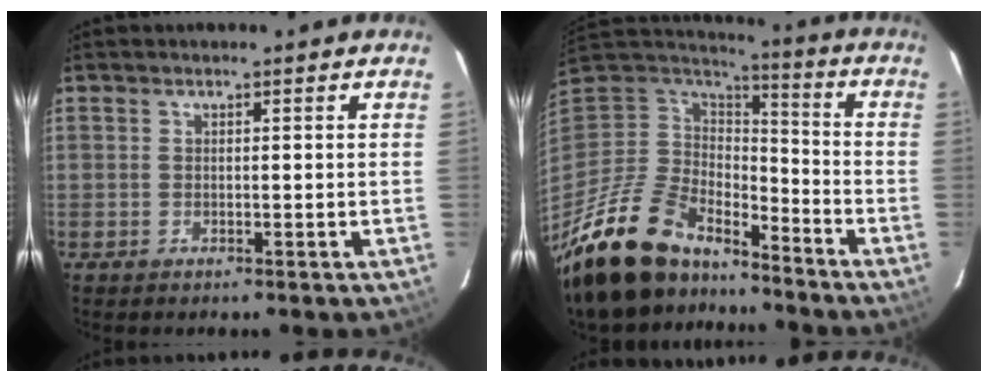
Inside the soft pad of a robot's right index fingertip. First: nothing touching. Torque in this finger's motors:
{"motor_torque": [0.58, -1.11, 0.90, 0.21]}